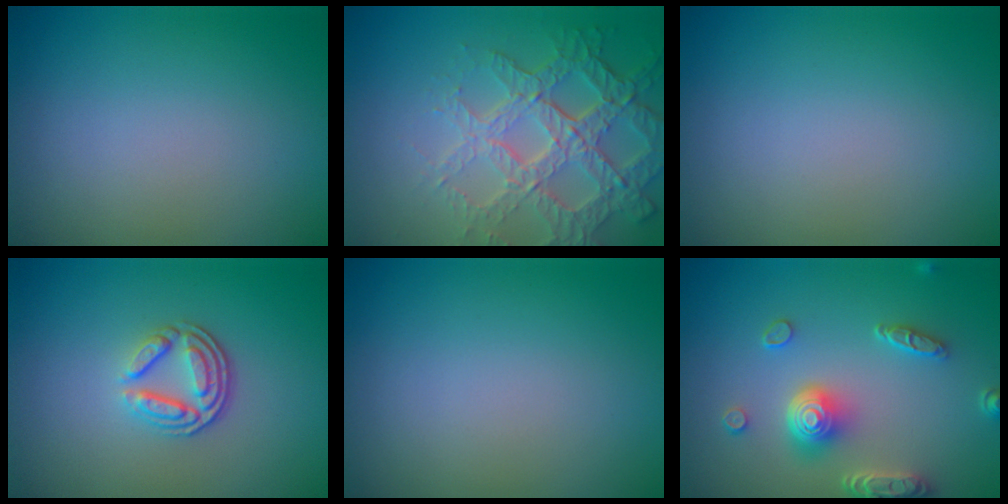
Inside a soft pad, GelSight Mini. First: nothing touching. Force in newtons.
{"total": 7.2, "press": 5.2, "slide": 4.9}
{"total": 0.0}
{"total": 3.5, "press": 2.6, "slide": 2.4}
{"total": 0.0}
{"total": 5.1, "press": 4.0, "slide": 3.1}